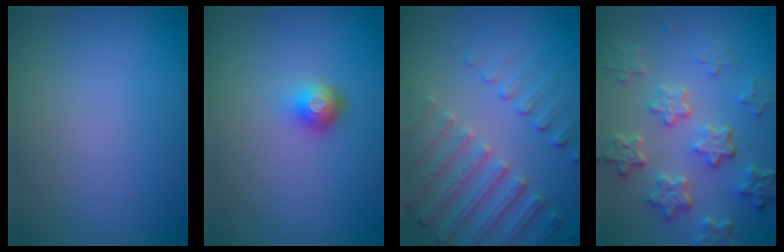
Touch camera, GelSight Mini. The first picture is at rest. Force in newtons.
{"total": 2.0, "press": 1.5, "slide": 1.4}
{"total": 4.7, "press": 3.6, "slide": 2.9}
{"total": 5.9, "press": 4.4, "slide": 3.9}